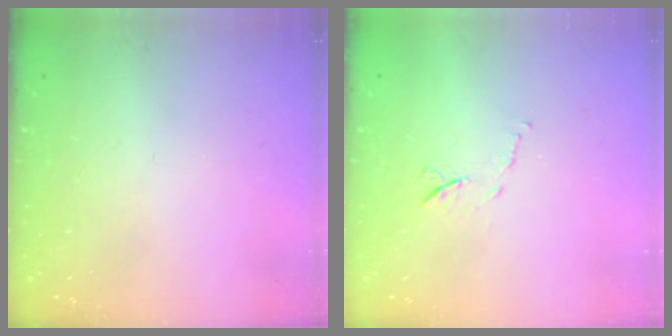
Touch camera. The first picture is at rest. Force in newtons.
{"total": 7.0, "press": 7.0, "slide": 0.7}